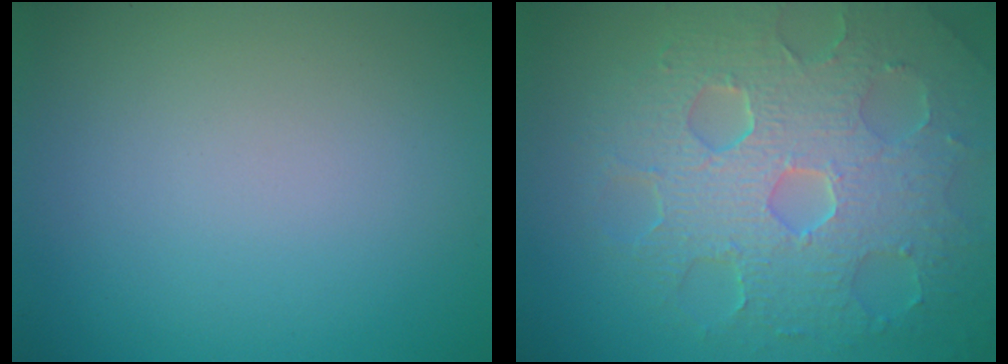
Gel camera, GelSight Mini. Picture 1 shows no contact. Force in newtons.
{"total": 8.6, "press": 6.1, "slide": 6.1}